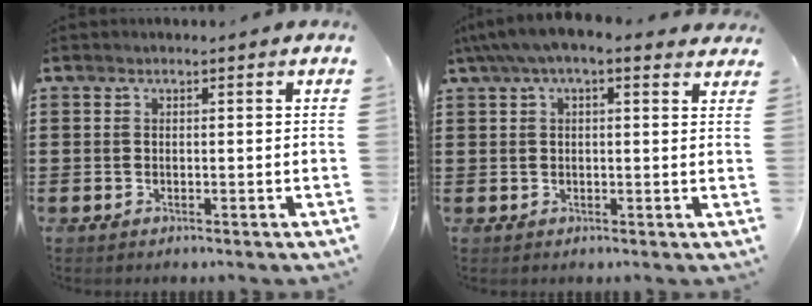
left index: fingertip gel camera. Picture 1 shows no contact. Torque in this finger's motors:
{"motor_torque": [2.14, 0.00, 0.81, 0.11]}